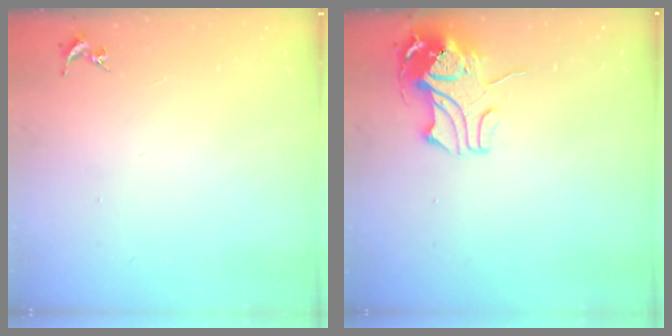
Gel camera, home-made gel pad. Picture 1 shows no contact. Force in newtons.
{"total": 10.9, "press": 10.9, "slide": 1.1}